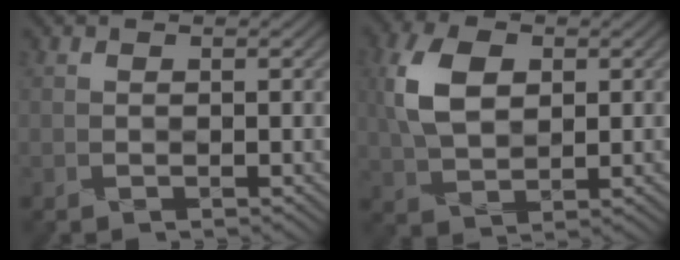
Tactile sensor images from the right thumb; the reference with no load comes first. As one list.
[{"total": 8.0, "force": [1.5, 5.2, 6.0], "torque": [-0.143, 0.011, 0.024]}]